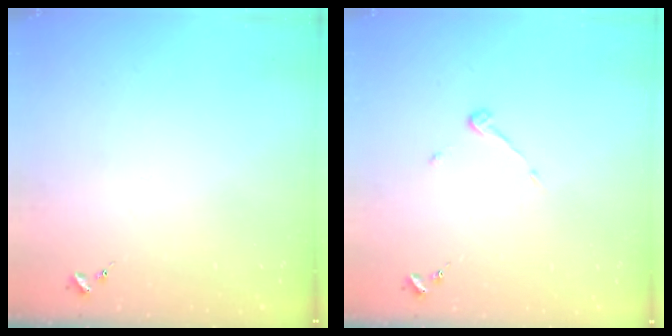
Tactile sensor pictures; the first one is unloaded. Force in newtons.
{"total": 3.6, "press": 3.6, "slide": 0.2}